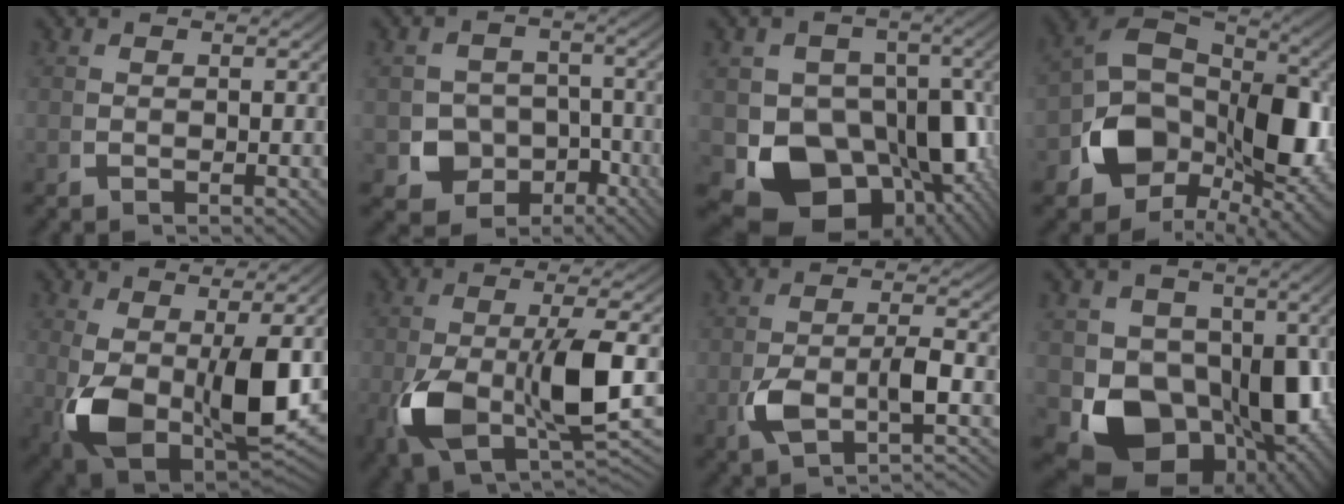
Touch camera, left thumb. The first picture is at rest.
{"total": 8.1, "force": [-3.7, 6.7, 2.7], "torque": [-0.047, -0.038, -0.055]}
{"total": 15.9, "force": [-4.0, 11.5, 10.2], "torque": [-0.214, -0.088, -0.031]}
{"total": 12.8, "force": [-2.0, 8.3, 9.5], "torque": [-0.195, -0.035, -0.031]}
{"total": 13.7, "force": [-2.4, 7.9, 10.9], "torque": [-0.237, -0.062, -0.005]}
{"total": 11.0, "force": [-2.2, 5.3, 9.3], "torque": [-0.204, -0.028, -0.024]}
{"total": 5.4, "force": [-3.0, 1.8, 4.2], "torque": [-0.091, -0.008, -0.045]}
{"total": 14.8, "force": [-2.5, 11.0, 9.5], "torque": [-0.201, -0.086, -0.010]}